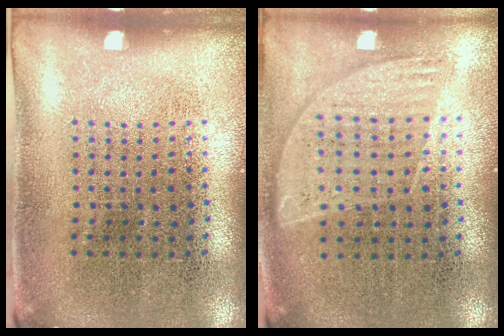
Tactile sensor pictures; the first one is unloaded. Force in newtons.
{"total": 0.9, "press": 0.8, "slide": 0.4}